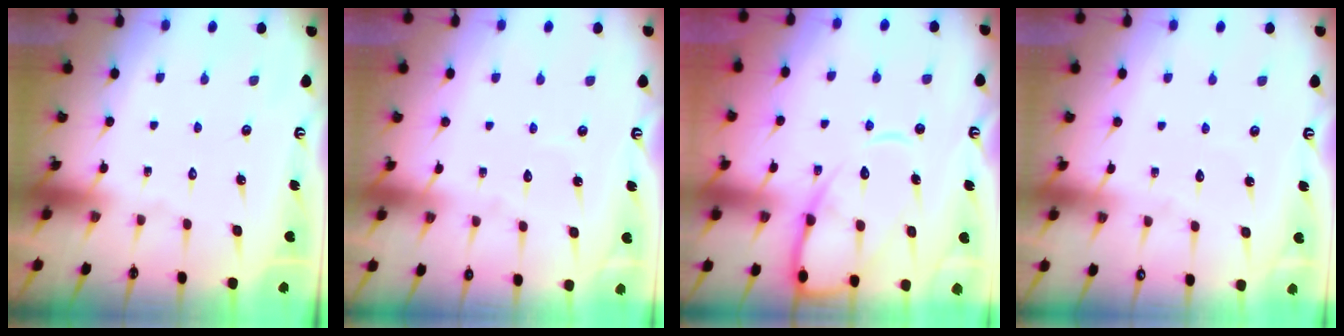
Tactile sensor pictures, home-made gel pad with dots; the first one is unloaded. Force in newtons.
{"total": 2.8, "press": 2.8, "slide": 0.3}
{"total": 11.6, "press": 11.6, "slide": 1.0}
{"total": 2.1, "press": 2.1, "slide": 0.3}